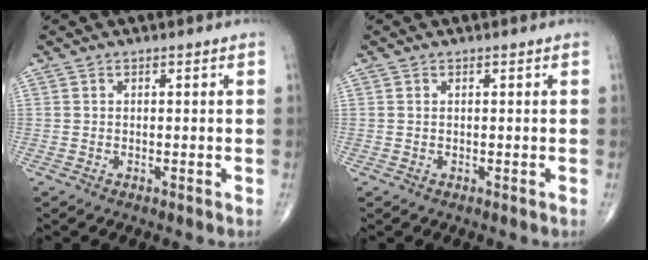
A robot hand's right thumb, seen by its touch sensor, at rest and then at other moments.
{"total": 0.0}